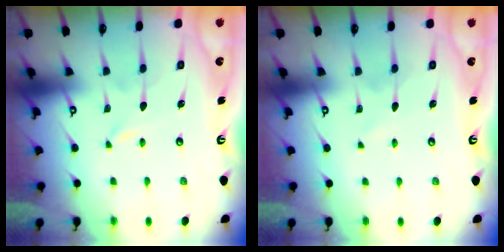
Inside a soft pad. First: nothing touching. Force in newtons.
{"total": 1.7, "press": 1.7, "slide": 0.1}